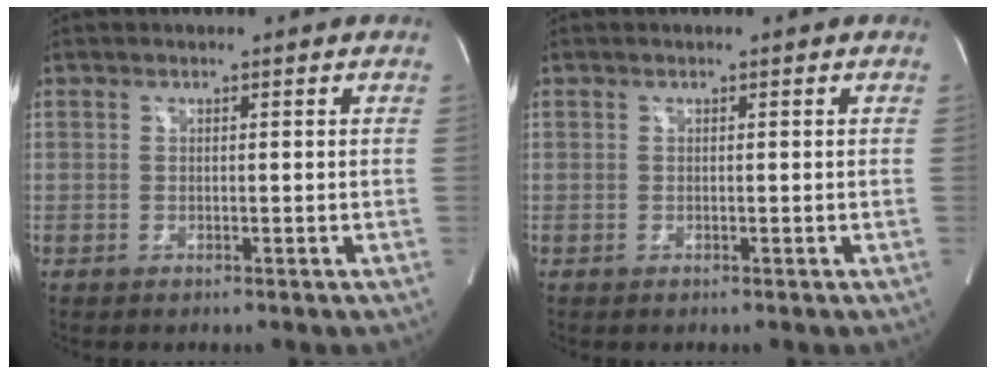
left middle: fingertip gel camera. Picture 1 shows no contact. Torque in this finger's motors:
{"motor_torque": [-0.03, 0.03, 0.01, 0.00]}